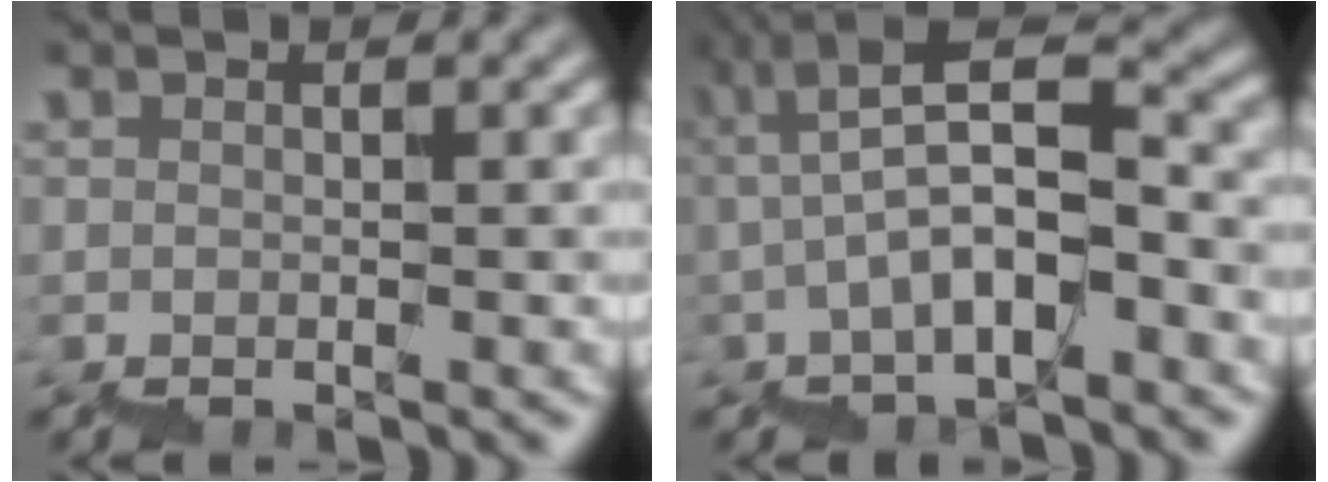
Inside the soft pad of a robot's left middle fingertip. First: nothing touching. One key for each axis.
{"total": 6.0, "fx": -1.2, "fy": 1.7, "fz": 5.7, "tx": -0.097, "ty": 0.029, "tz": -0.023}